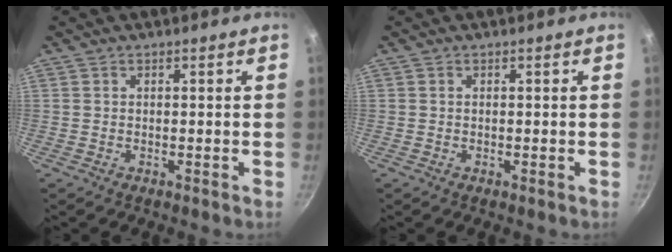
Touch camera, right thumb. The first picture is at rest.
{"total": 0.0}